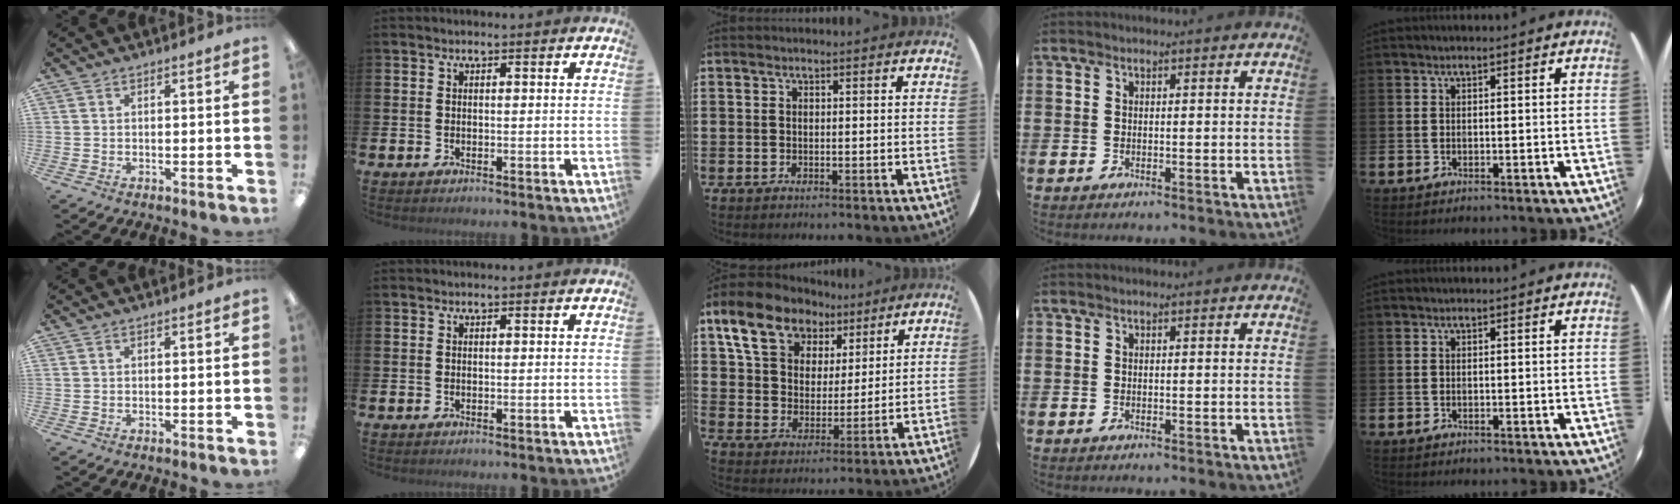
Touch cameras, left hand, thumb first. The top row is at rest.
{"middle": {"total": 11.6, "force": [8.4, 6.9, 4.2], "torque": [-0.109, -0.016, 0.158]}}